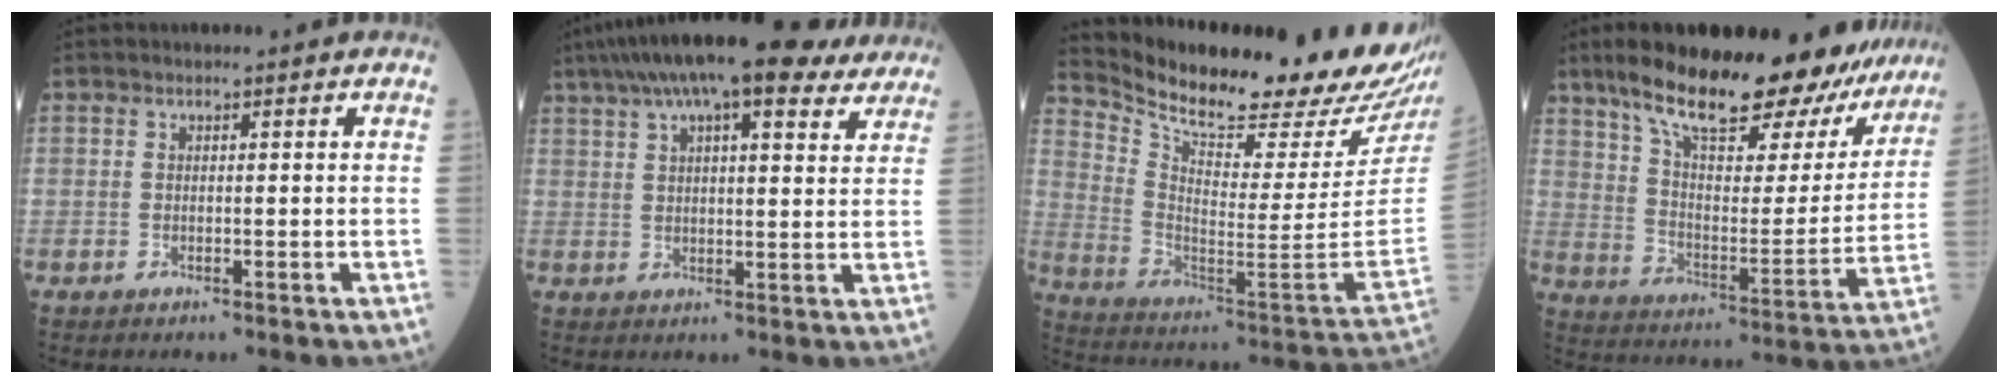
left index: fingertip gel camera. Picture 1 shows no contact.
{"total": 19.3, "force": [14.5, 4.7, 11.8], "torque": [-0.209, 0.061, 0.204]}
{"total": 27.6, "force": [24.0, 3.3, 13.2], "torque": [-0.236, -0.091, 0.339]}
{"total": 27.4, "force": [21.8, 8.0, 14.5], "torque": [-0.223, 0.004, 0.302]}